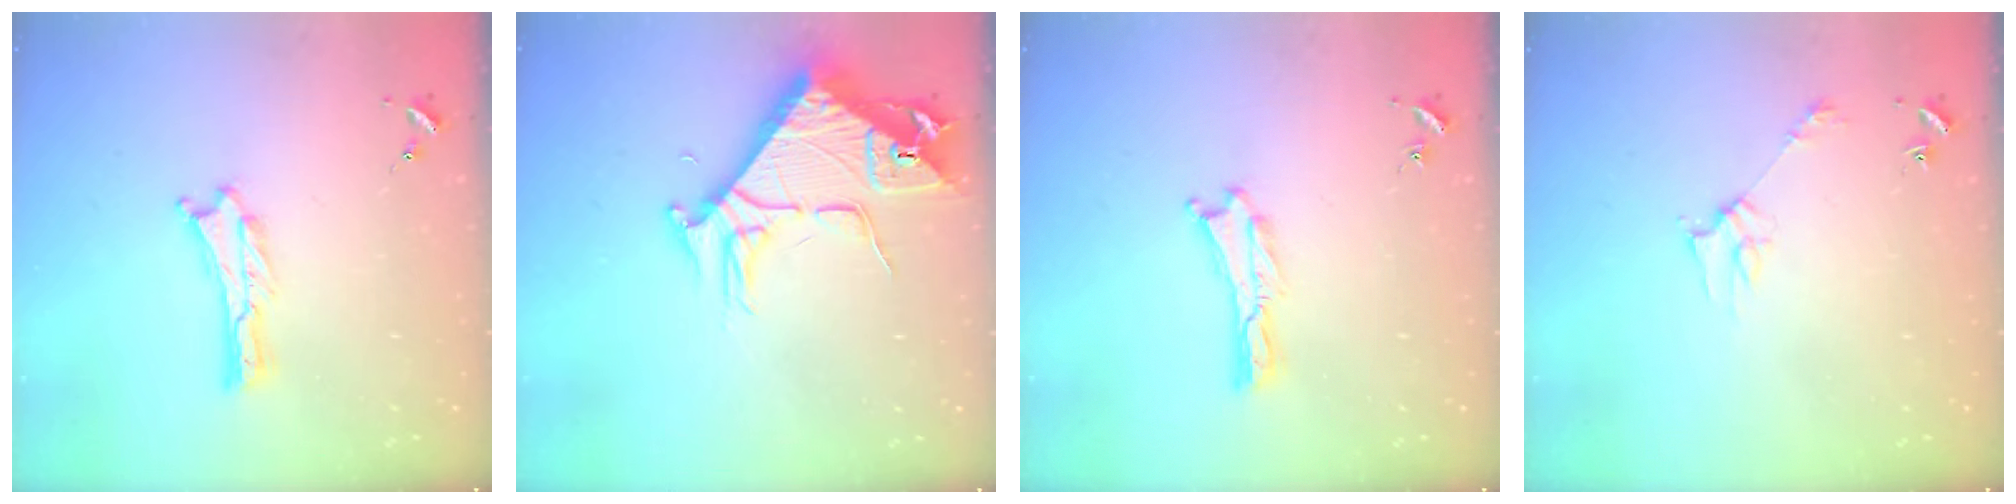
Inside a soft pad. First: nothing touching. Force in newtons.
{"total": 7.9, "press": 7.8, "slide": 1.0}
{"total": 0.0}
{"total": 2.8, "press": 2.8, "slide": 0.2}